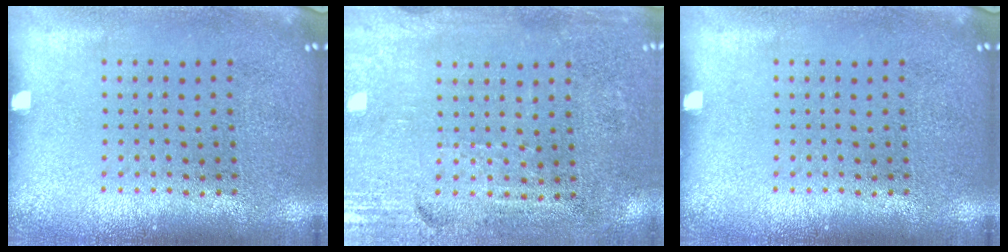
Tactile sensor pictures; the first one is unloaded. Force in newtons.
{"total": 3.5, "press": 3.0, "slide": 1.7}
{"total": 0.0}